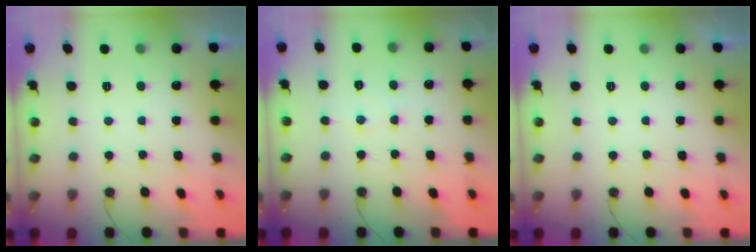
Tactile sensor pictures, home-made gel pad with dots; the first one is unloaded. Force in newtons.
{"total": 5.2, "press": 5.2, "slide": 0.3}
{"total": 0.0}